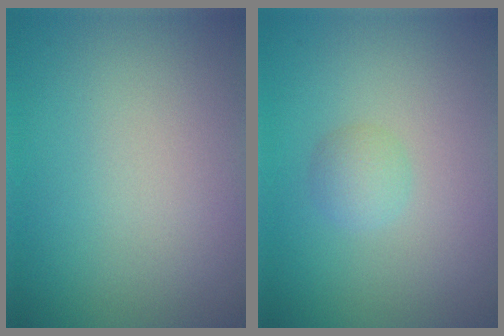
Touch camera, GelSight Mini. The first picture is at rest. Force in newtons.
{"total": 1.5, "press": 1.5, "slide": 0.1}